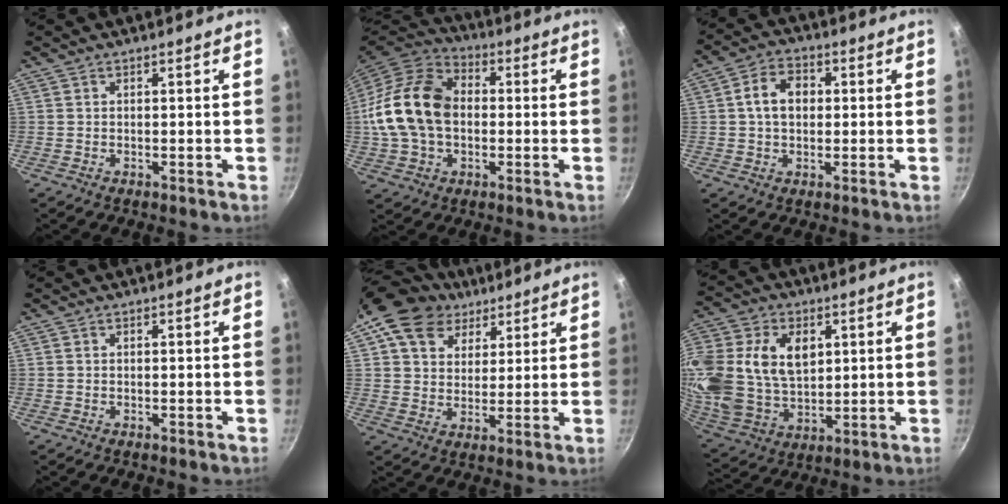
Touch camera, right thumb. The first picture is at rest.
{"total": 19.1, "force": [0.1, 13.6, 13.5], "torque": [-0.242, 0.032, -0.007]}
{"total": 7.5, "force": [0.8, 5.5, 5.0], "torque": [-0.068, 0.015, 0.004]}
{"total": 0.0}
{"total": 13.5, "force": [7.9, 9.6, 5.2], "torque": [-0.071, -0.005, 0.136]}
{"total": 23.9, "force": [5.9, 16.9, 15.8], "torque": [-0.353, 0.006, 0.116]}